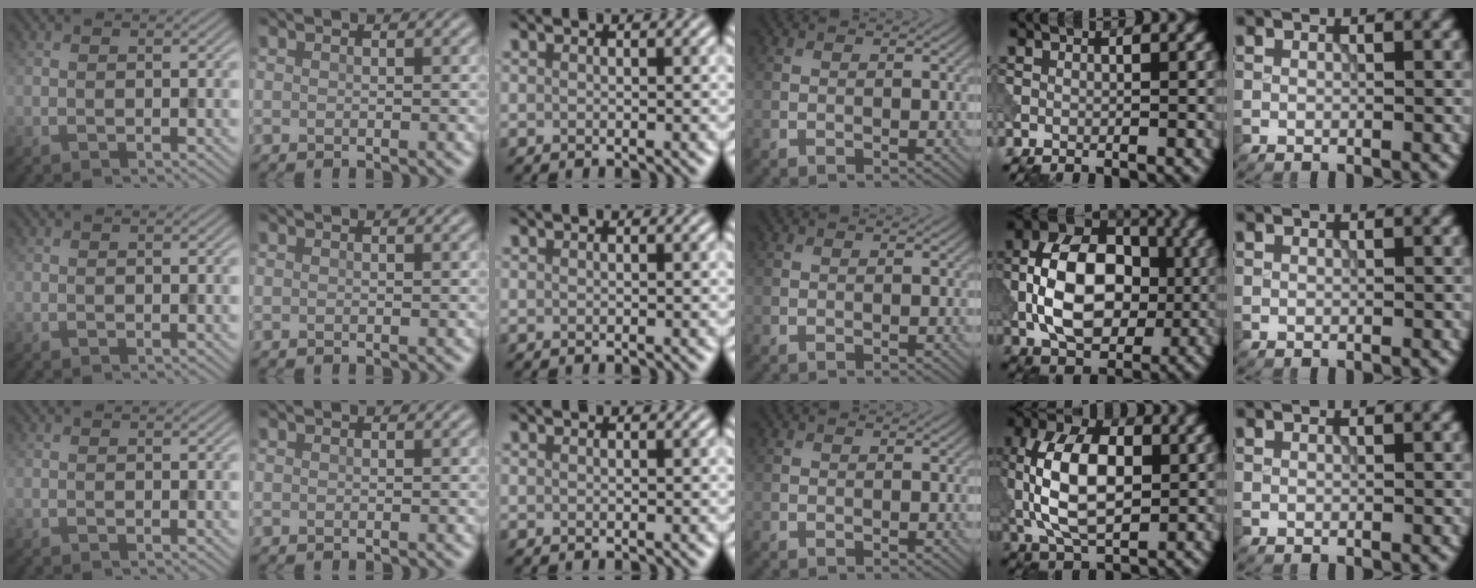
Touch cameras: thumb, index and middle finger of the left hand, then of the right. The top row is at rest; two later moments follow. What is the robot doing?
{"motion": "press", "object": "tv remote"}